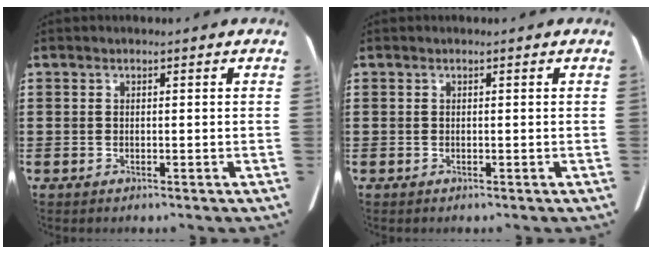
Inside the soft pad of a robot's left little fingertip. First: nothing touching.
{"total": 0.0}